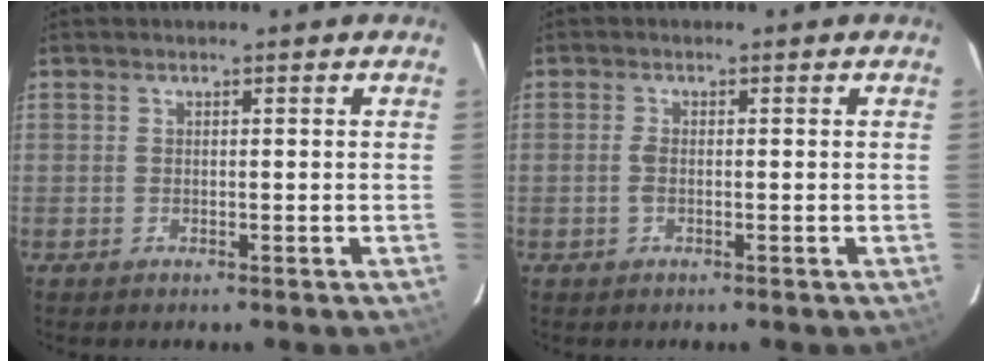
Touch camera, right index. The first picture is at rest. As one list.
[{"total": 1.5, "force": [-0.3, 0.7, 1.3], "torque": [-0.029, 0.001, -0.008]}]